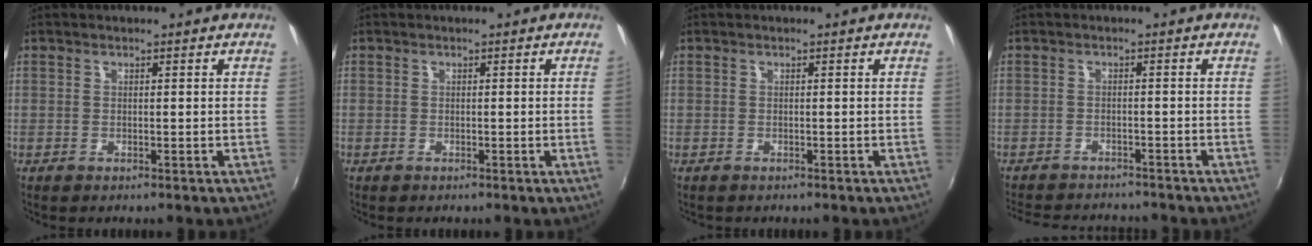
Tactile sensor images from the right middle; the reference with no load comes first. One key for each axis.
{"total": 1.0, "fx": 0.0, "fy": -0.7, "fz": 0.8, "tx": -0.004, "ty": -0.009, "tz": 0.000}
{"total": 0.0}
{"total": 10.2, "fx": -9.3, "fy": 2.5, "fz": 3.2, "tx": -0.085, "ty": -0.008, "tz": -0.140}